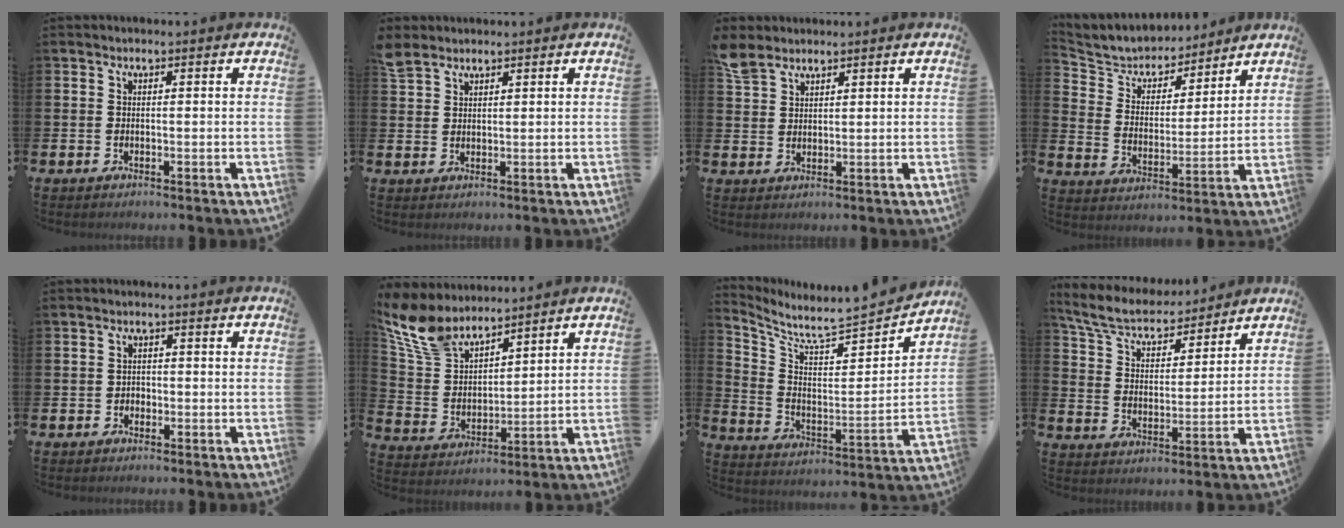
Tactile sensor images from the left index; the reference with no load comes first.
{"total": 3.3, "force": [3.1, 1.2, 0.4], "torque": [-0.009, -0.011, 0.056]}
{"total": 4.1, "force": [3.7, 1.6, 0.7], "torque": [-0.018, -0.015, 0.070]}
{"total": 5.8, "force": [5.5, 2.0, 0.2], "torque": [-0.043, -0.042, 0.094]}
{"total": 1.1, "force": [-0.5, 1.0, 0.2], "torque": [-0.007, 0.003, -0.012]}
{"total": 9.5, "force": [8.3, 3.5, 3.0], "torque": [-0.104, -0.035, 0.155]}
{"total": 5.8, "force": [5.7, 0.3, 1.1], "torque": [-0.060, -0.064, 0.089]}
{"total": 7.0, "force": [6.4, 1.8, 2.0], "torque": [-0.072, -0.040, 0.113]}